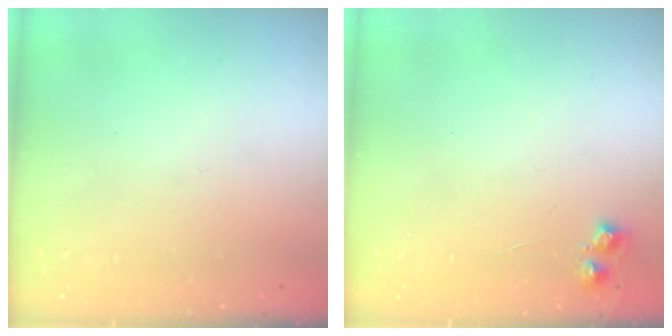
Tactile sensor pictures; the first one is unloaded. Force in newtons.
{"total": 5.2, "press": 5.1, "slide": 0.5}